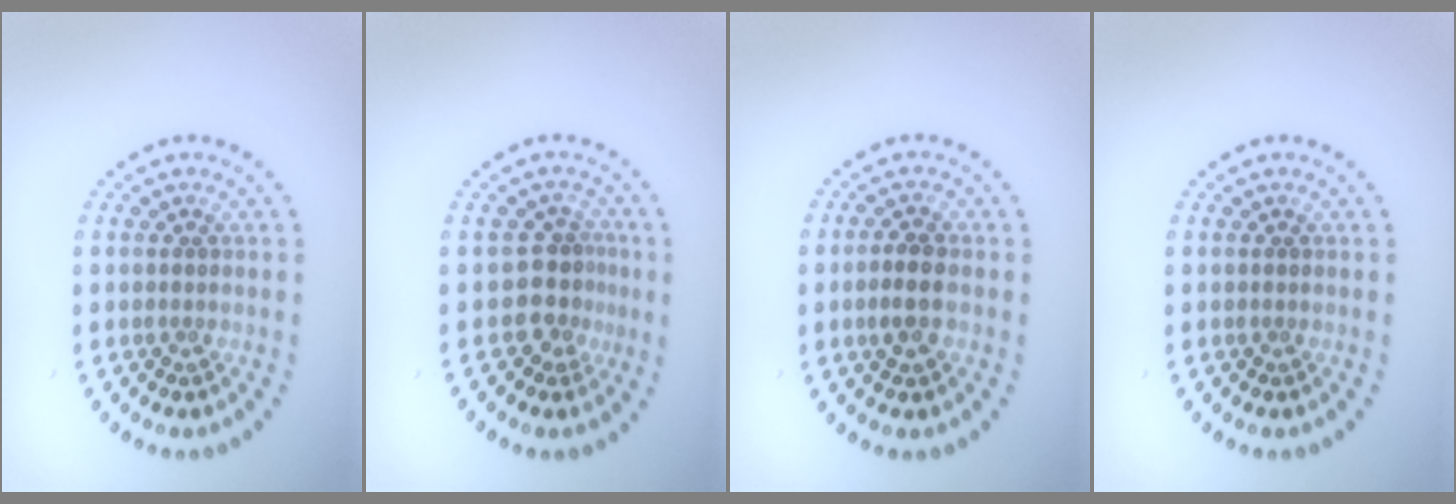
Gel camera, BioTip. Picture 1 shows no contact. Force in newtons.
{"total": 2.9, "press": 2.1, "slide": 2.0}
{"total": 2.4, "press": 2.4, "slide": 0.3}
{"total": 0.0}